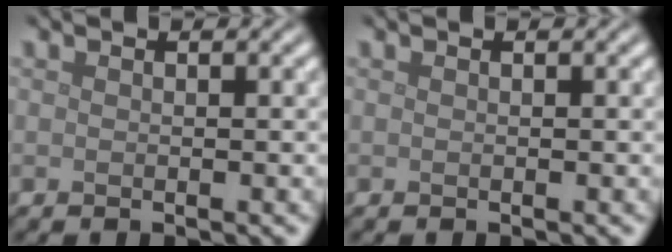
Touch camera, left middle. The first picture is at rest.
{"total": 0.0}